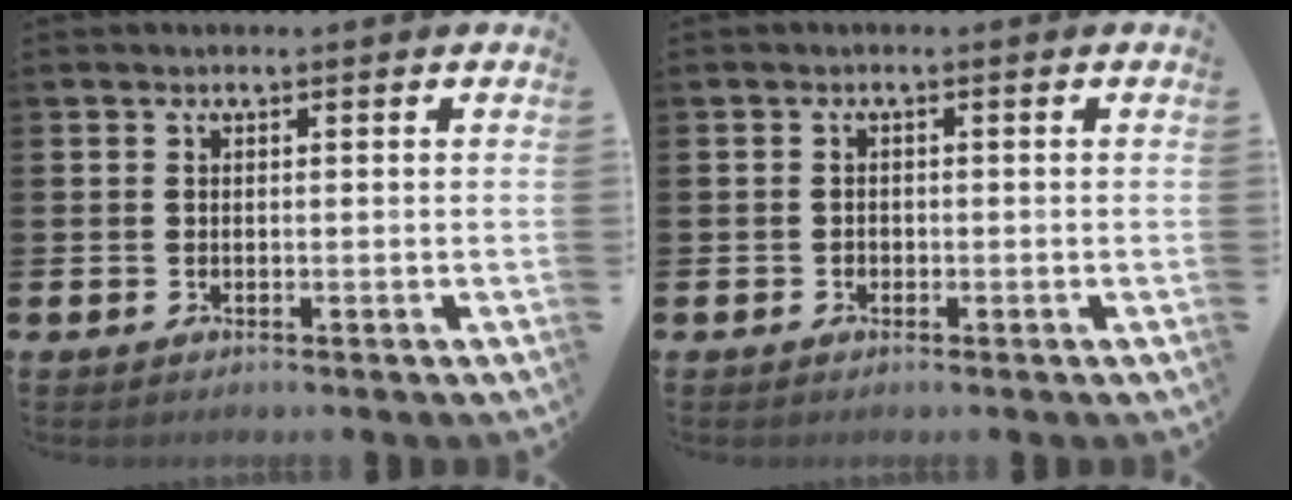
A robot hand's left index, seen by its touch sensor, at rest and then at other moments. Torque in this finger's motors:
{"motor_torque": [0.01, 0.01, -0.02, 0.02]}